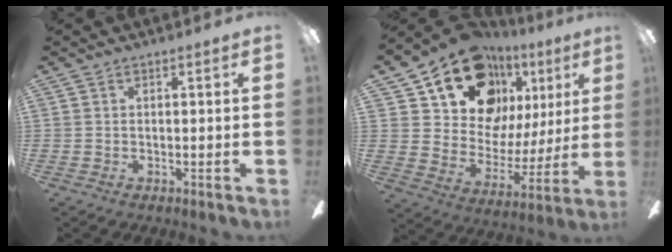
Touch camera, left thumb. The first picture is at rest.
{"total": 19.8, "force": [12.4, 12.6, 8.8], "torque": [-0.156, -0.073, 0.234]}